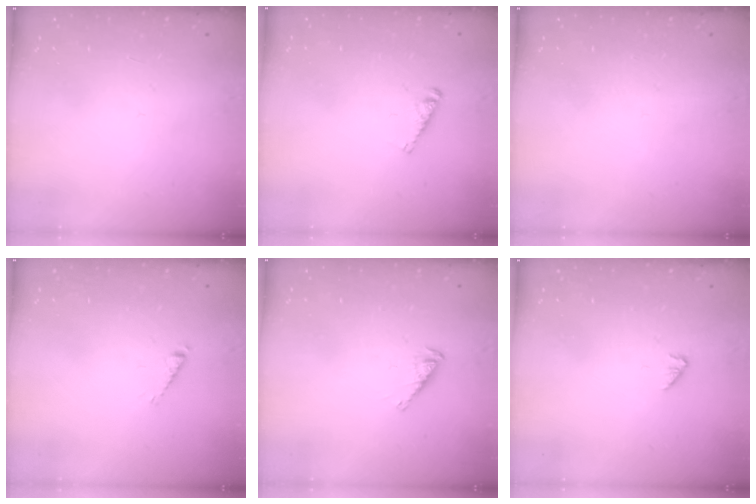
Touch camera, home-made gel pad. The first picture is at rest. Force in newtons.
{"total": 3.9, "press": 3.9, "slide": 0.4}
{"total": 0.0}
{"total": 2.6, "press": 2.6, "slide": 0.2}
{"total": 3.5, "press": 3.5, "slide": 0.5}
{"total": 0.0}